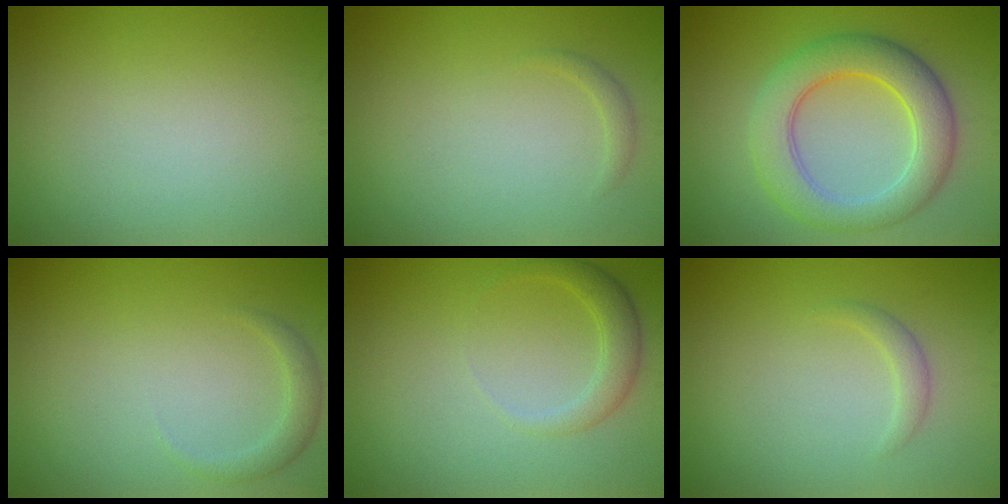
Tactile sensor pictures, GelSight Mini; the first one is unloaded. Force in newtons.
{"total": 0.8, "press": 0.8, "slide": 0.0}
{"total": 6.3, "press": 6.3, "slide": 0.1}
{"total": 1.6, "press": 1.6, "slide": 0.2}
{"total": 2.2, "press": 2.2, "slide": 0.2}
{"total": 1.2, "press": 1.2, "slide": 0.1}